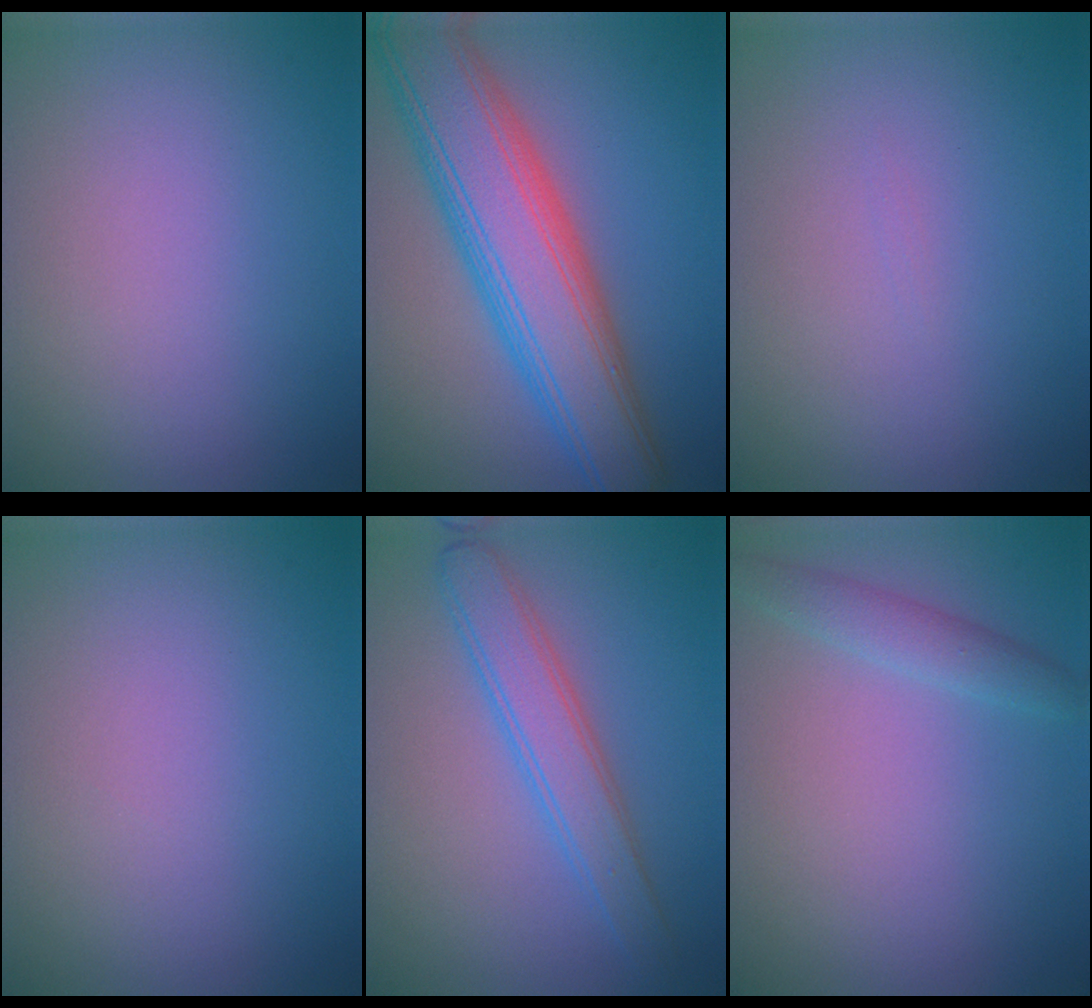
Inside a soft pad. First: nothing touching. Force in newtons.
{"total": 10.1, "press": 10.1, "slide": 0.4}
{"total": 0.0}
{"total": 0.0}
{"total": 3.7, "press": 3.7, "slide": 0.1}
{"total": 1.8, "press": 1.8, "slide": 0.2}